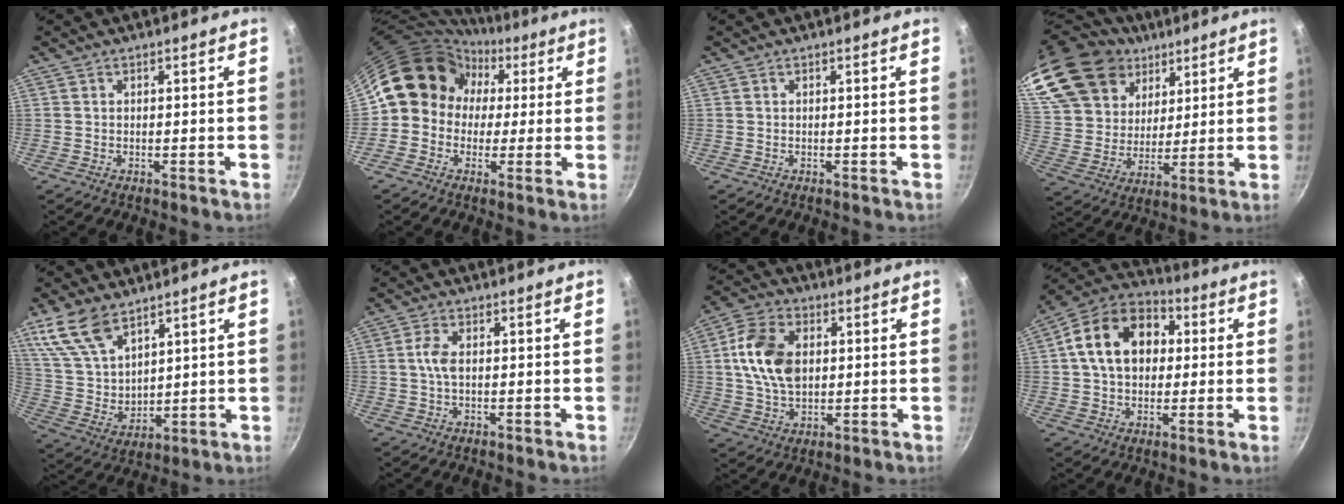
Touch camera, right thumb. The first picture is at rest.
{"total": 12.1, "force": [2.0, 10.9, 4.9], "torque": [-0.034, 0.027, 0.012]}
{"total": 0.0}
{"total": 25.3, "force": [16.2, 16.3, 10.5], "torque": [-0.208, -0.025, 0.316]}
{"total": 12.4, "force": [7.9, 6.5, 7.0], "torque": [-0.118, -0.042, 0.174]}
{"total": 3.3, "force": [0.1, 1.7, 2.9], "torque": [-0.066, 0.007, -0.002]}
{"total": 12.7, "force": [1.8, 8.6, 9.2], "torque": [-0.155, 0.006, 0.026]}
{"total": 16.3, "force": [2.6, 11.9, 10.8], "torque": [-0.155, 0.031, 0.027]}